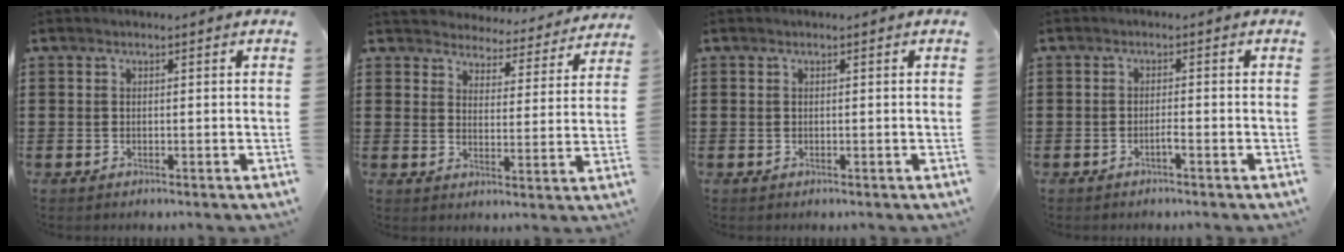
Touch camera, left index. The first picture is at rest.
{"total": 4.2, "force": [4.1, 0.4, -0.5], "torque": [-0.017, -0.034, 0.067]}
{"total": 0.0}
{"total": 1.3, "force": [-0.7, 0.0, 1.0], "torque": [-0.019, -0.003, -0.013]}